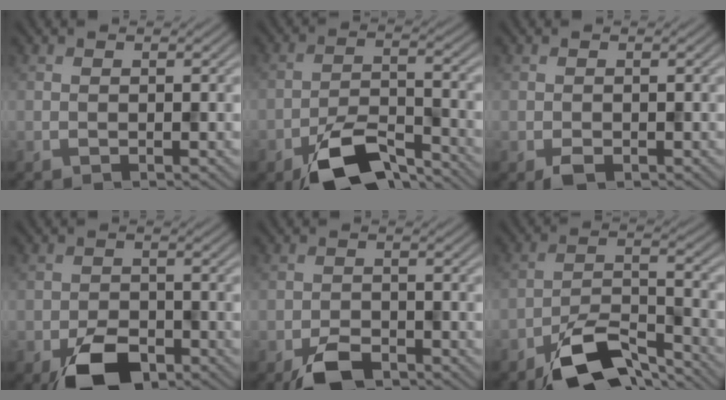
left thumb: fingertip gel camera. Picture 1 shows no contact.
{"total": 9.3, "force": [-6.5, 3.4, 5.6], "torque": [-0.097, -0.002, -0.126]}
{"total": 1.2, "force": [-0.7, 0.6, 0.7], "torque": [-0.011, -0.002, -0.010]}
{"total": 6.8, "force": [-4.1, 3.8, 3.9], "torque": [-0.064, -0.010, -0.071]}
{"total": 4.1, "force": [-2.9, 2.0, 2.1], "torque": [-0.032, -0.004, -0.055]}
{"total": 10.5, "force": [-7.5, 3.8, 6.2], "torque": [-0.105, 0.000, -0.146]}